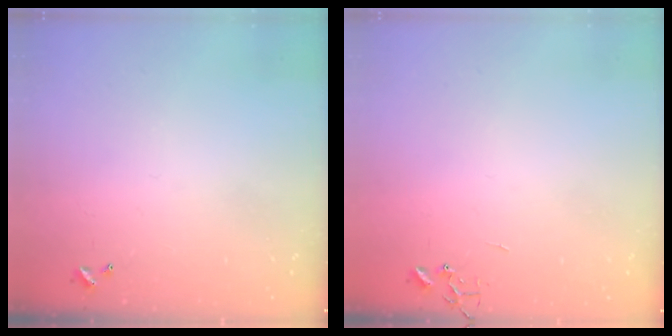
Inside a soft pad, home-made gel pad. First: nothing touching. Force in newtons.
{"total": 0.0}